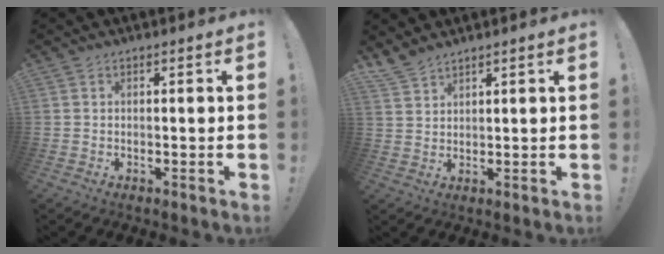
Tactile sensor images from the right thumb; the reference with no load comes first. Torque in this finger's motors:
{"motor_torque": [-0.62, 0.68, 0.13, 0.10, 0.01]}